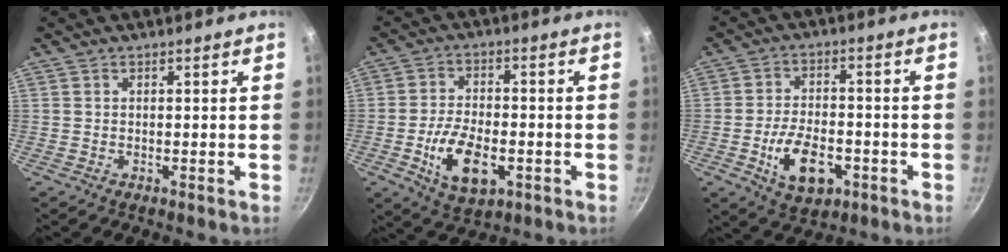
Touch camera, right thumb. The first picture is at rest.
{"total": 11.4, "force": [-3.4, 6.1, 9.0], "torque": [-0.154, 0.012, -0.055]}
{"total": 10.9, "force": [-3.9, 6.2, 8.1], "torque": [-0.123, 0.017, -0.060]}